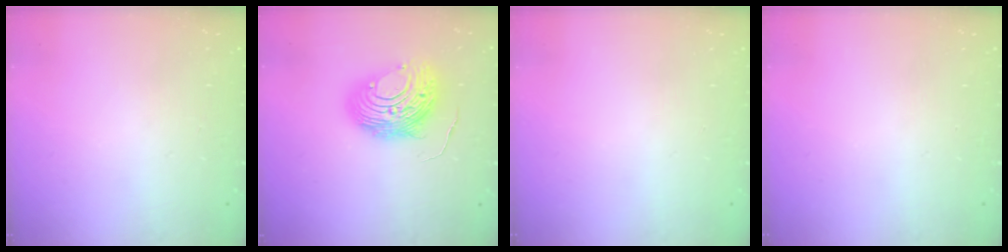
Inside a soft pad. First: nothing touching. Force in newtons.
{"total": 11.2, "press": 11.1, "slide": 1.1}
{"total": 0.0}
{"total": 0.0}